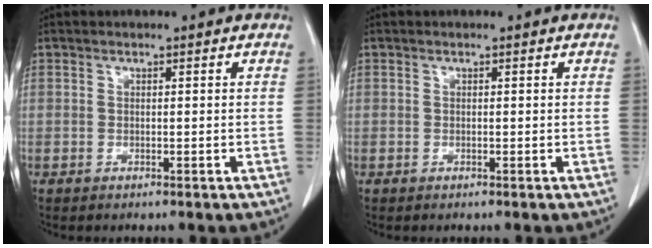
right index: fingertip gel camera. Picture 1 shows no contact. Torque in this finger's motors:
{"motor_torque": [0.04, -0.01, 0.01, 0.01]}